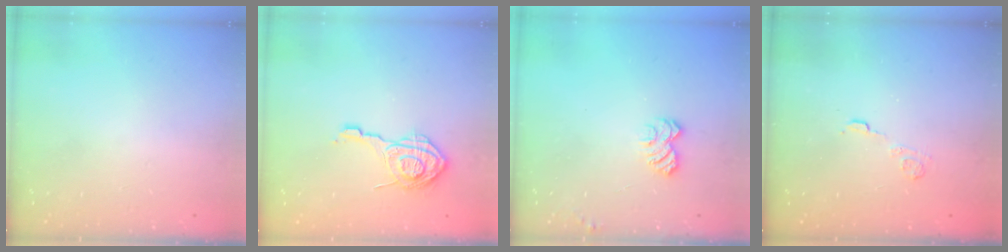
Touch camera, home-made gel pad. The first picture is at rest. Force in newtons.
{"total": 14.0, "press": 14.0, "slide": 0.6}
{"total": 5.5, "press": 5.4, "slide": 0.5}
{"total": 3.6, "press": 3.4, "slide": 1.2}